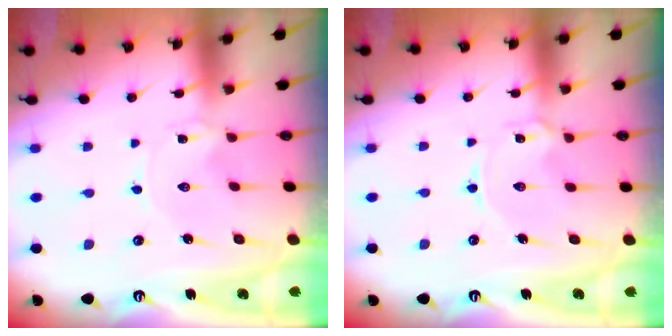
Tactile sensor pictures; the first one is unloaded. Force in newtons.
{"total": 2.4, "press": 2.4, "slide": 0.3}